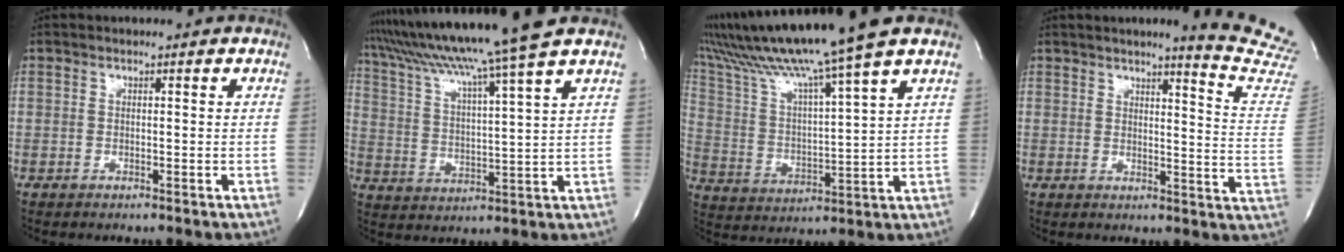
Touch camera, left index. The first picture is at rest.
{"total": 15.6, "force": [13.1, -3.0, 7.9], "torque": [-0.145, -0.018, 0.210]}
{"total": 17.8, "force": [14.1, -1.9, 10.7], "torque": [-0.199, 0.002, 0.239]}
{"total": 14.3, "force": [13.1, -1.1, 5.5], "torque": [-0.065, -0.121, 0.129]}